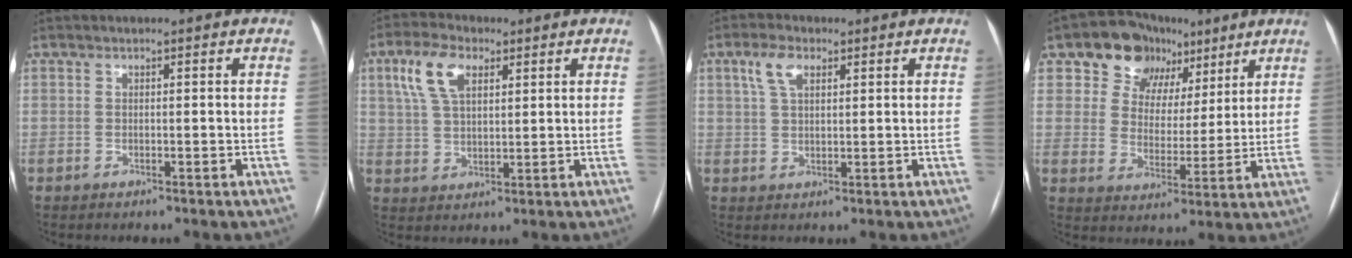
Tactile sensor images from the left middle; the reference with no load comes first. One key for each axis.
{"total": 7.8, "fx": 3.5, "fy": 3.9, "fz": 5.8, "tx": -0.127, "ty": 0.022, "tz": 0.069}
{"total": 4.4, "fx": 2.2, "fy": 2.1, "fz": 3.2, "tx": -0.071, "ty": 0.015, "tz": 0.044}
{"total": 11.2, "fx": 6.5, "fy": 8.3, "fz": 3.8, "tx": -0.054, "ty": 0.037, "tz": 0.109}